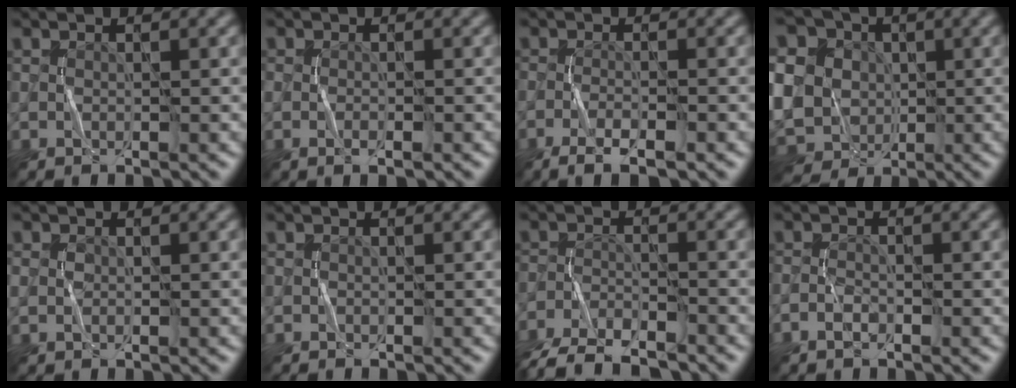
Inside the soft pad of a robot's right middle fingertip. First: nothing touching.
{"total": 1.3, "force": [-0.5, 0.4, 1.2], "torque": [-0.022, -0.002, -0.009]}
{"total": 3.5, "force": [-2.3, 0.7, 2.6], "torque": [-0.049, 0.000, -0.044]}
{"total": 14.2, "force": [0.6, 11.7, 8.1], "torque": [-0.190, 0.010, -0.017]}
{"total": 0.9, "force": [0.0, 0.7, 0.6], "torque": [-0.013, 0.000, 0.000]}
{"total": 0.0}
{"total": 7.9, "force": [-7.1, 2.1, 2.8], "torque": [-0.052, -0.024, -0.124]}
{"total": 1.3, "force": [-0.9, 0.6, 0.7], "torque": [-0.014, 0.003, -0.020]}